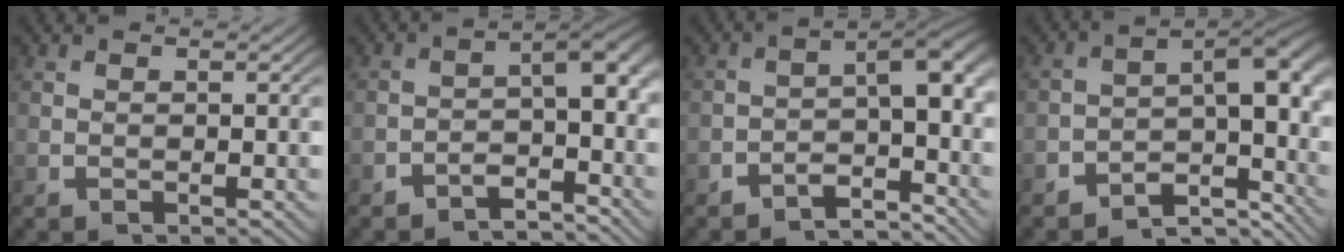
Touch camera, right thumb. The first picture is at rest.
{"total": 5.4, "force": [-2.1, 2.8, 4.1], "torque": [-0.041, -0.004, -0.040]}
{"total": 6.7, "force": [-2.2, 3.4, 5.3], "torque": [-0.058, -0.010, -0.042]}
{"total": 9.4, "force": [-3.6, 5.2, 7.0], "torque": [-0.084, -0.019, -0.060]}